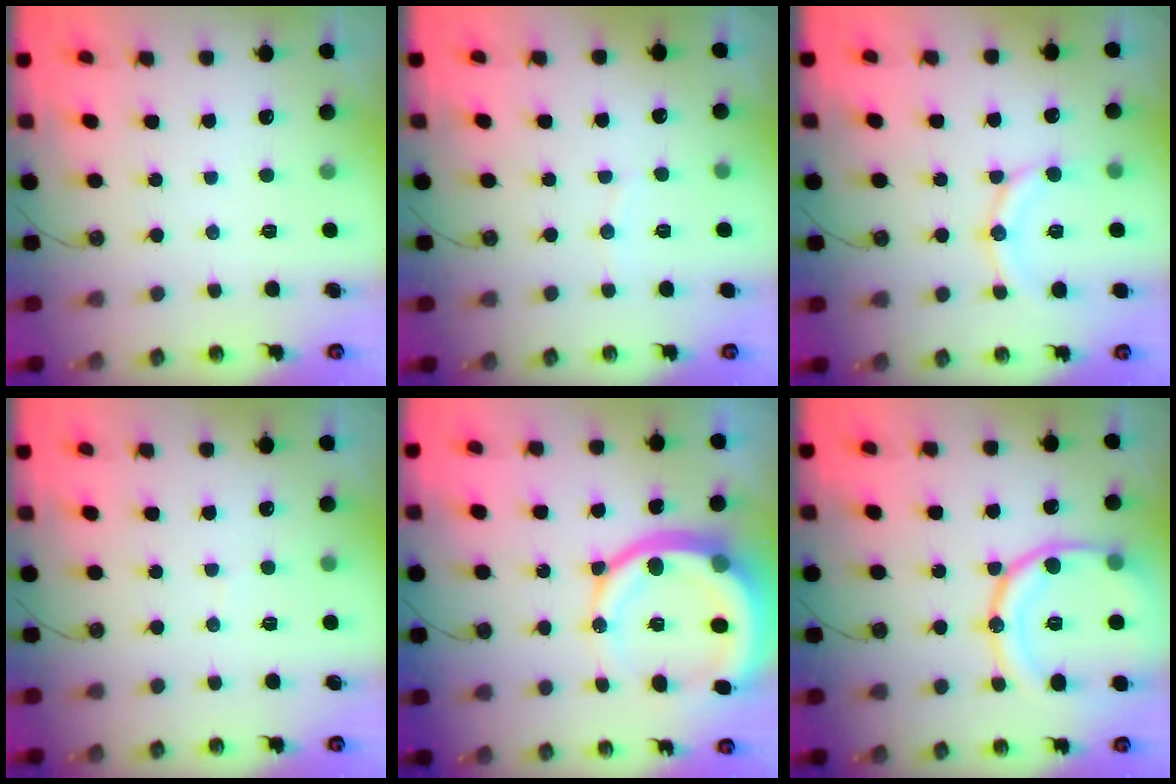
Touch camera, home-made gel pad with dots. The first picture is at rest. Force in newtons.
{"total": 3.0, "press": 2.9, "slide": 0.7}
{"total": 11.7, "press": 11.4, "slide": 2.7}
{"total": 3.5, "press": 3.5, "slide": 0.5}
{"total": 17.4, "press": 17.3, "slide": 2.3}
{"total": 17.6, "press": 17.5, "slide": 1.9}